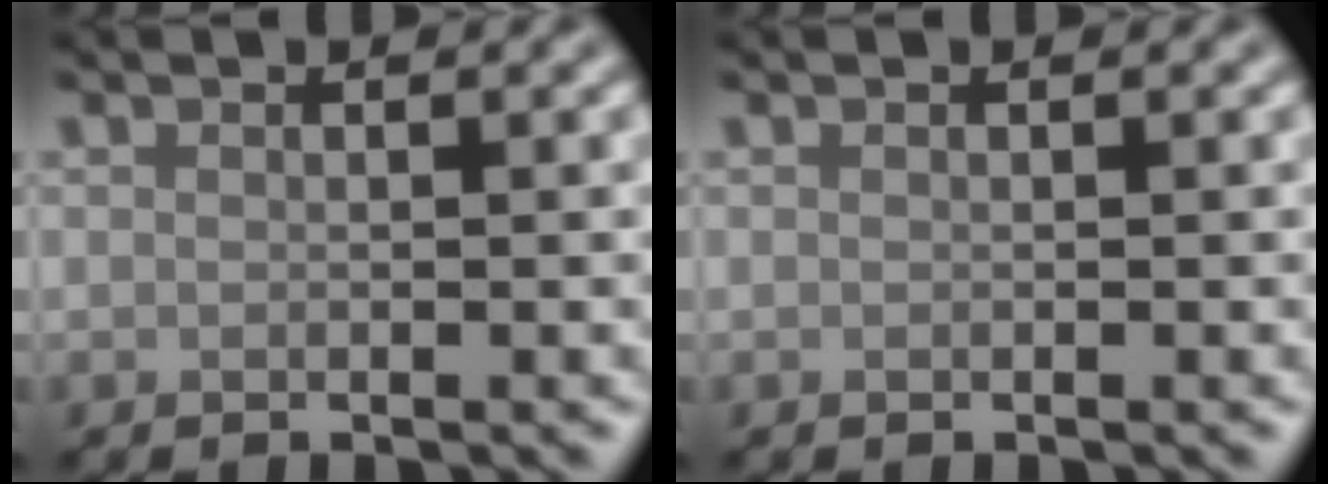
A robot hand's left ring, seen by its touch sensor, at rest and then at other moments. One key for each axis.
{"total": 0.0}